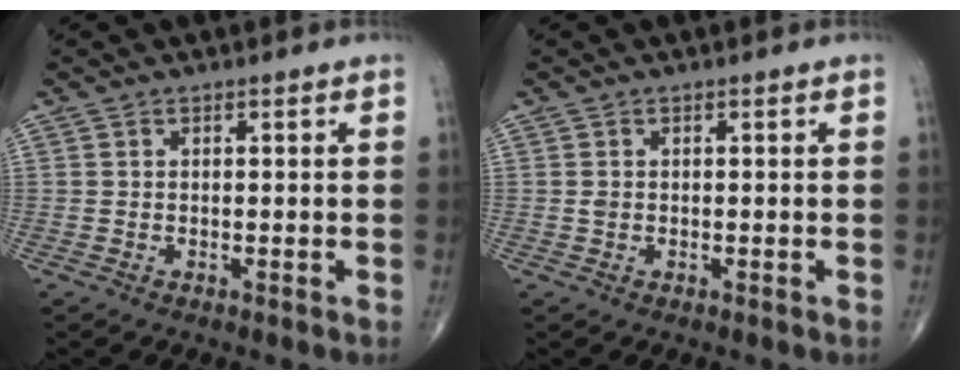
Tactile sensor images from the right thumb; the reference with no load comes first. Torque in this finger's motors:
{"motor_torque": [0.64, 0.03, 0.16, 0.11, 0.00]}